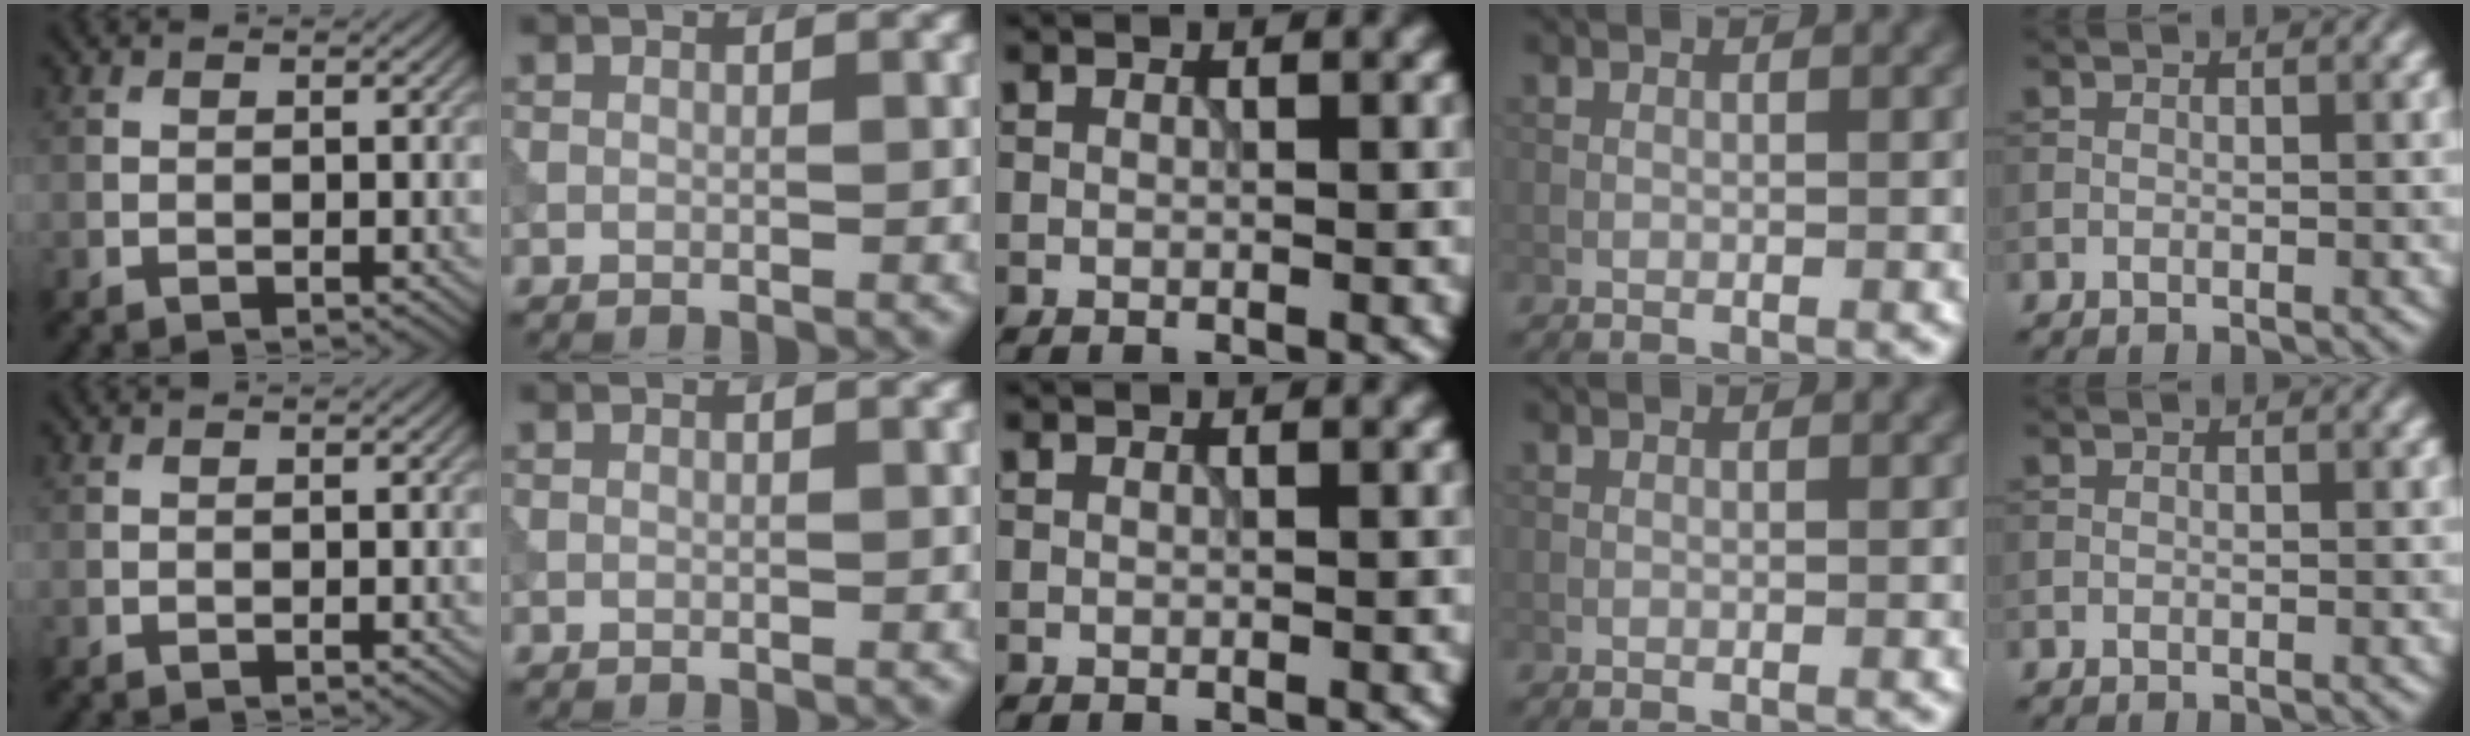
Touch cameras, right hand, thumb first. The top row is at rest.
{}